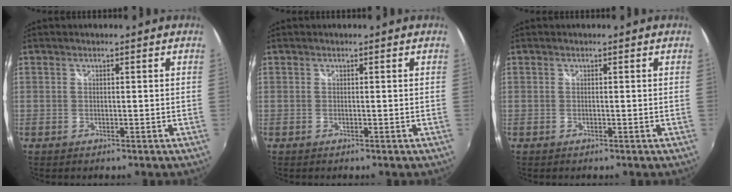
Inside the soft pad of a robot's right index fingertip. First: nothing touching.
{"total": 0.0}
{"total": 0.0}